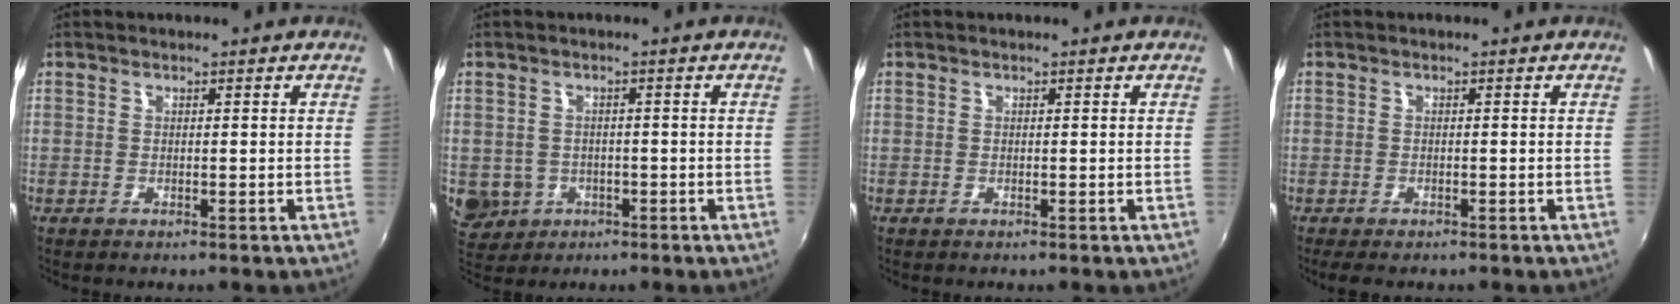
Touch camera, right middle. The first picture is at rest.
{"total": 6.2, "force": [-1.7, 5.7, 2.0], "torque": [-0.053, -0.001, -0.012]}
{"total": 0.0}
{"total": 2.9, "force": [-2.2, 1.2, 1.4], "torque": [-0.034, -0.013, -0.036]}